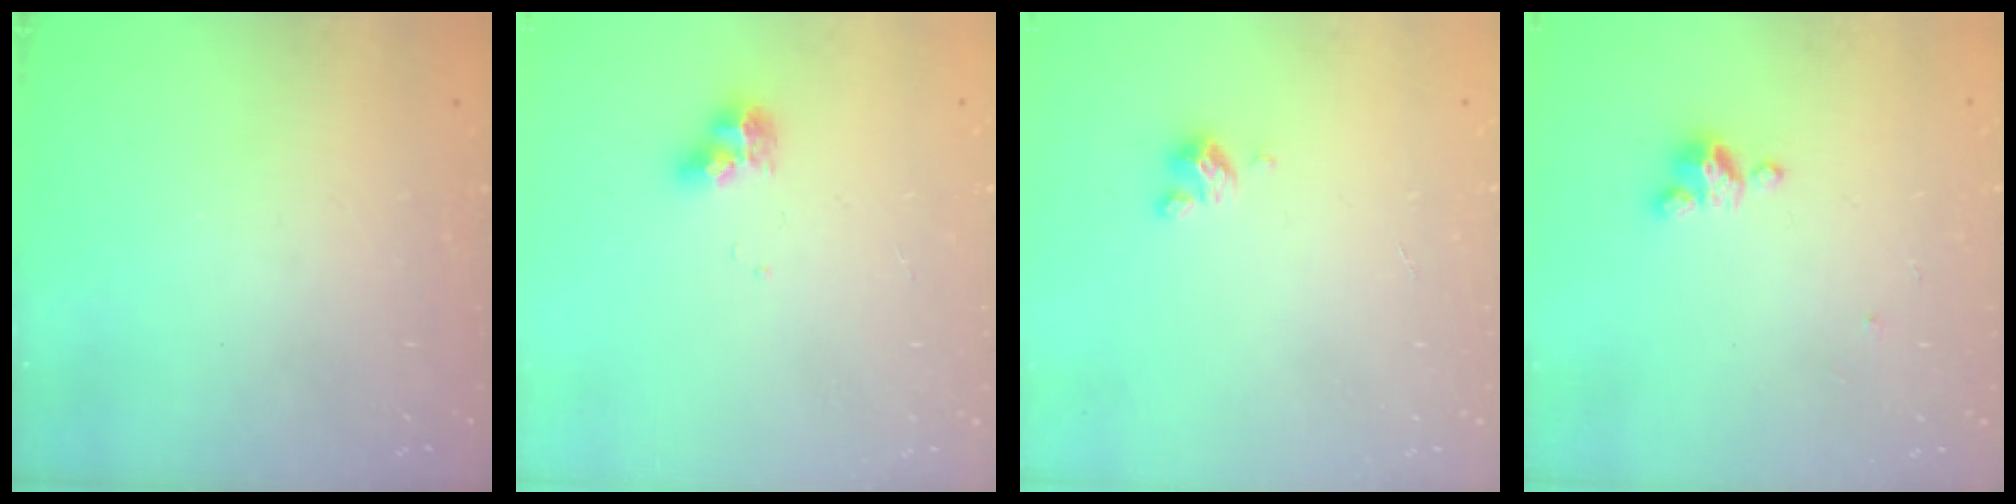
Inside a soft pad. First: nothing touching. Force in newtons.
{"total": 7.4, "press": 7.4, "slide": 0.5}
{"total": 3.7, "press": 3.7, "slide": 0.3}
{"total": 2.9, "press": 2.9, "slide": 0.3}